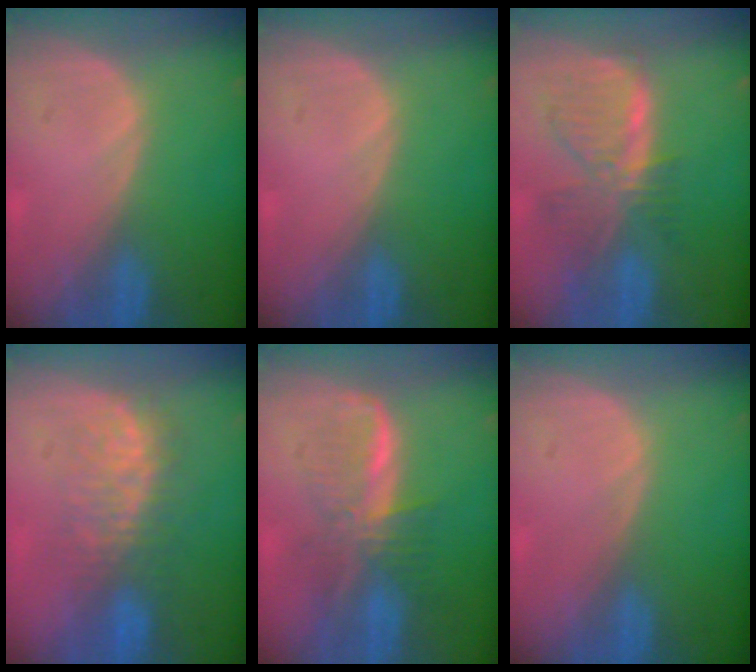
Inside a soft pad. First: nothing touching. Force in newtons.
{"total": 0.0}
{"total": 7.7, "press": 6.9, "slide": 3.4}
{"total": 7.6, "press": 7.3, "slide": 1.9}
{"total": 6.8, "press": 6.4, "slide": 2.3}
{"total": 0.0}